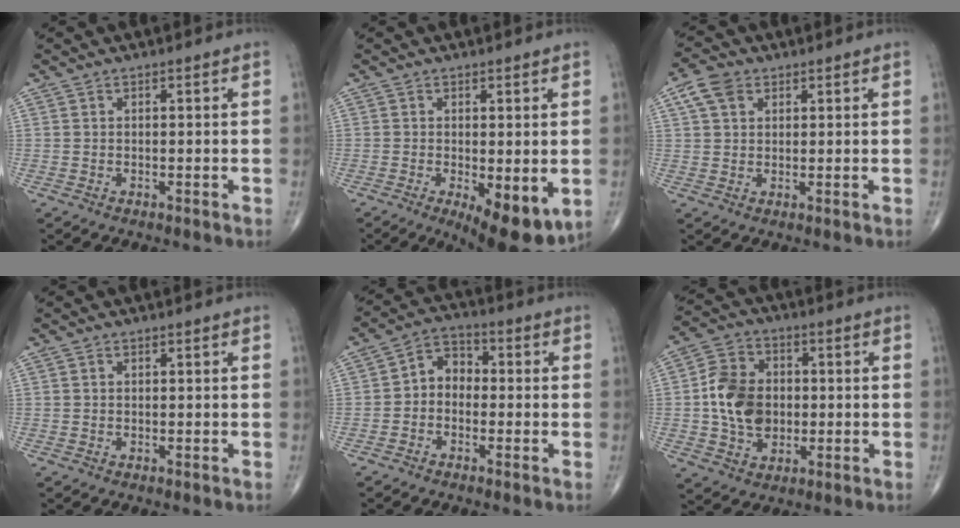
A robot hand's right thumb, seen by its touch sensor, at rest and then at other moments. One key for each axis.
{"total": 9.8, "fx": -2.6, "fy": 3.6, "fz": 8.8, "tx": -0.120, "ty": -0.023, "tz": -0.028}
{"total": 5.1, "fx": 2.3, "fy": 3.6, "fz": 2.9, "tx": -0.047, "ty": 0.007, "tz": 0.043}
{"total": 0.0}
{"total": 5.8, "fx": -0.9, "fy": 4.6, "fz": 3.5, "tx": -0.034, "ty": 0.026, "tz": -0.036}
{"total": 12.2, "fx": -0.3, "fy": 9.3, "fz": 7.9, "tx": -0.122, "ty": 0.015, "tz": -0.007}